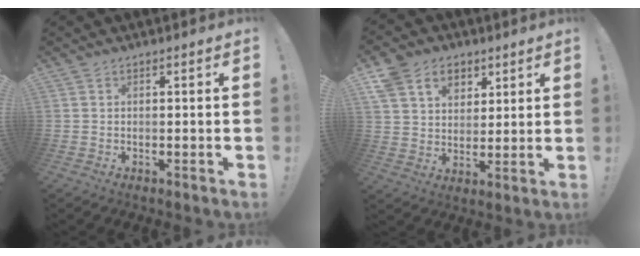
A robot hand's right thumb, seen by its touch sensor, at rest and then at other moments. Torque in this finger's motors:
{"motor_torque": [0.80, 2.19, 0.19, 0.03, 0.02]}